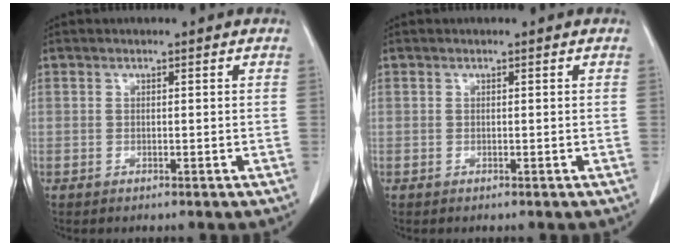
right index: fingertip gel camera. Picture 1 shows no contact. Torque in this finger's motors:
{"motor_torque": [0.08, -0.10, -0.01, 0.01]}